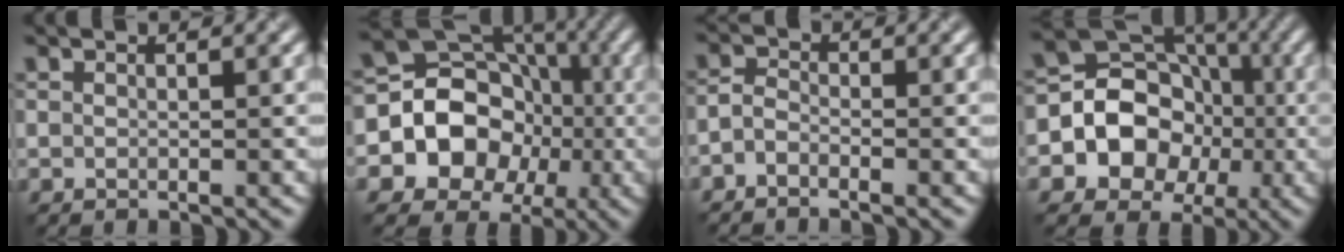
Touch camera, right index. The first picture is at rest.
{"total": 13.5, "force": [-2.4, 12.1, 5.6], "torque": [-0.103, 0.017, -0.057]}
{"total": 1.6, "force": [-1.2, 0.6, 0.9], "torque": [-0.019, 0.000, -0.032]}
{"total": 10.6, "force": [-1.9, 9.4, 4.6], "torque": [-0.070, 0.014, -0.057]}